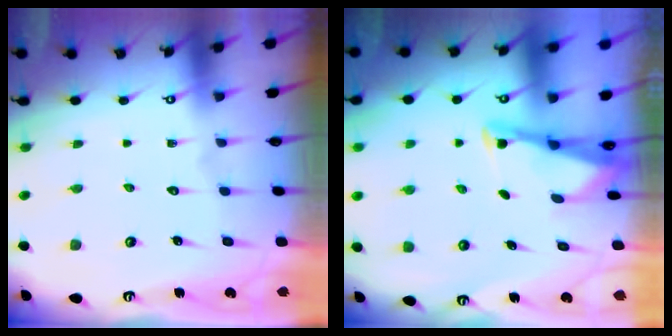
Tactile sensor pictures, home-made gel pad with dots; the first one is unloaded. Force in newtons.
{"total": 2.5, "press": 2.5, "slide": 0.1}